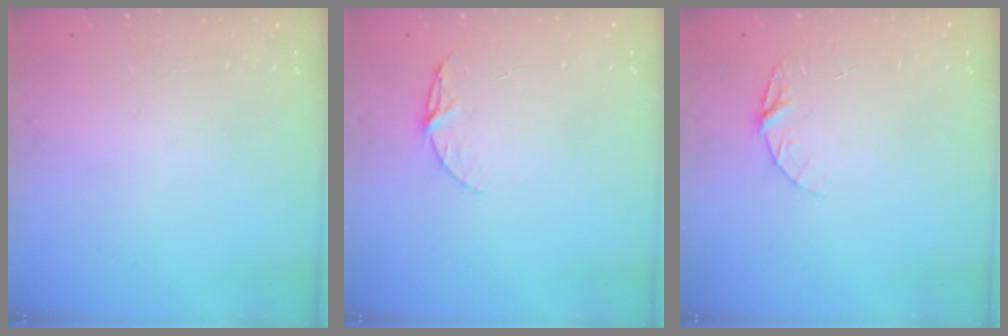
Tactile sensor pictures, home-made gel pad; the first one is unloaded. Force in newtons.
{"total": 7.0, "press": 6.9, "slide": 0.6}
{"total": 5.0, "press": 5.0, "slide": 0.5}